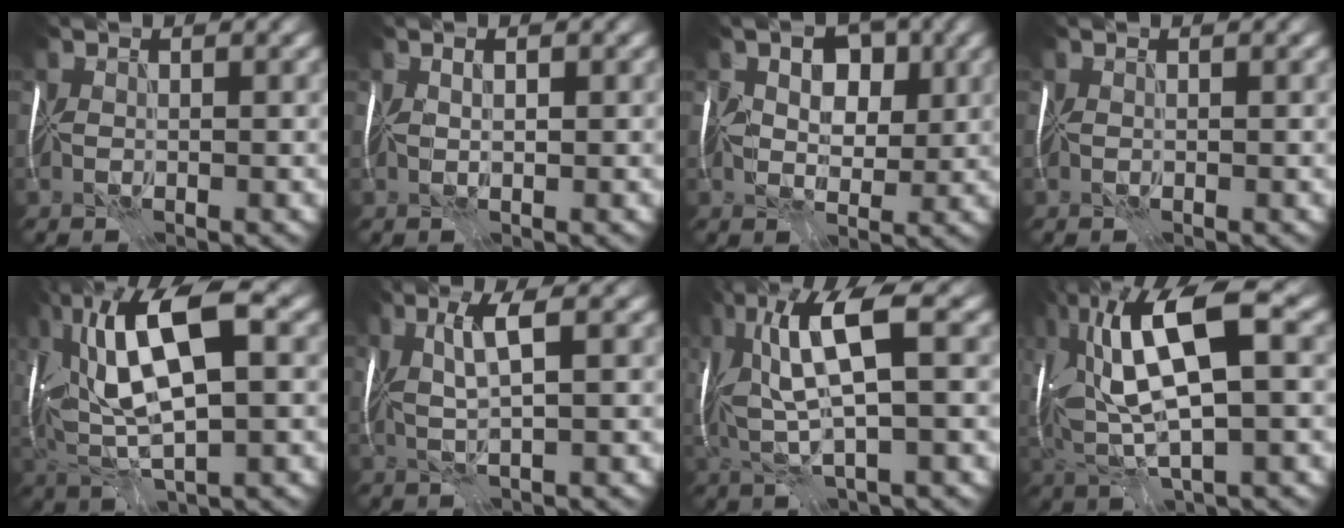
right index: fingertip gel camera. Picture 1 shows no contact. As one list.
[{"total": 0.5, "force": [-0.3, -0.2, 0.4], "torque": [-0.006, -0.004, 0.000]}, {"total": 4.3, "force": [0.5, 3.0, 3.1], "torque": [-0.048, -0.008, 0.004]}, {"total": 0.0}, {"total": 11.7, "force": [2.3, 4.3, 10.7], "torque": [-0.198, 0.016, 0.038]}, {"total": 2.8, "force": [0.1, -0.4, 2.8], "torque": [-0.061, -0.005, 0.008]}, {"total": 7.8, "force": [1.1, 1.6, 7.6], "torque": [-0.148, 0.011, 0.022]}, {"total": 11.7, "force": [1.8, 4.0, 10.9], "torque": [-0.216, 0.013, 0.034]}]